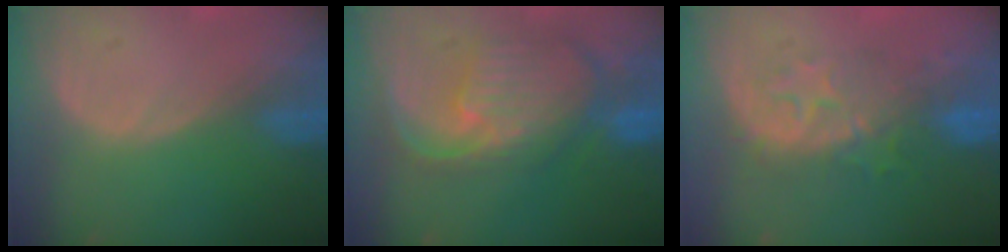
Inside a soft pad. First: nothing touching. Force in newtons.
{"total": 10.8, "press": 9.6, "slide": 5.0}
{"total": 7.9, "press": 7.7, "slide": 1.7}